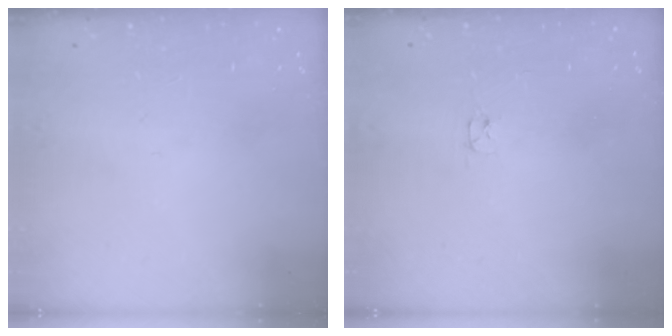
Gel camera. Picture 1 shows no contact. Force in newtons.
{"total": 2.4, "press": 2.3, "slide": 0.4}